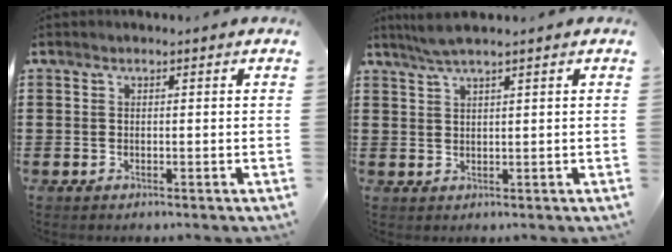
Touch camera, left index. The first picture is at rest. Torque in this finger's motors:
{"motor_torque": [-0.15, -0.10, -0.08, -0.01]}